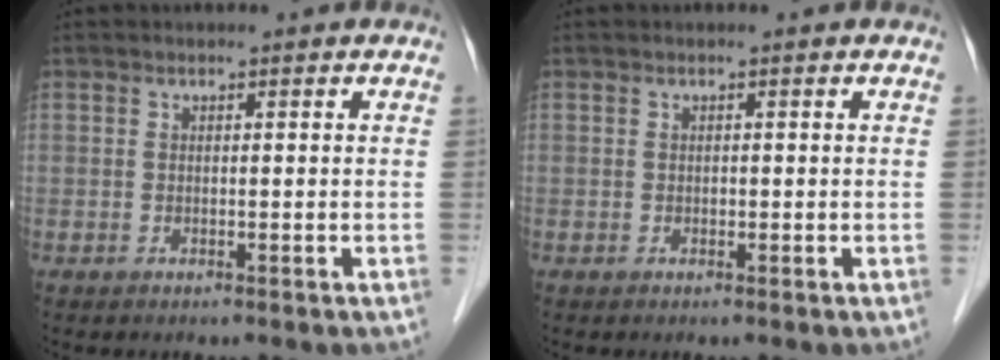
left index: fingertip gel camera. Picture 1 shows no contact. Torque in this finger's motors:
{"motor_torque": [0.07, 0.00, 0.01, -0.01]}